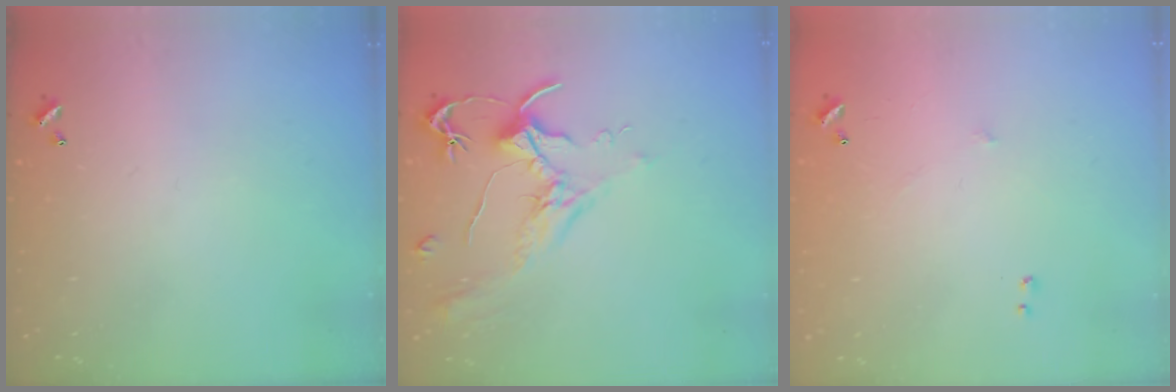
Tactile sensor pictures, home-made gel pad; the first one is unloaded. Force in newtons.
{"total": 2.0, "press": 1.8, "slide": 0.8}
{"total": 6.0, "press": 5.9, "slide": 0.8}